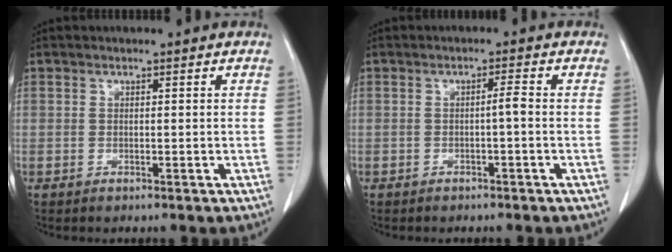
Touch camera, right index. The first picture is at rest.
{"total": 1.4, "force": [-0.3, 0.0, 1.4], "torque": [-0.021, 0.002, -0.005]}